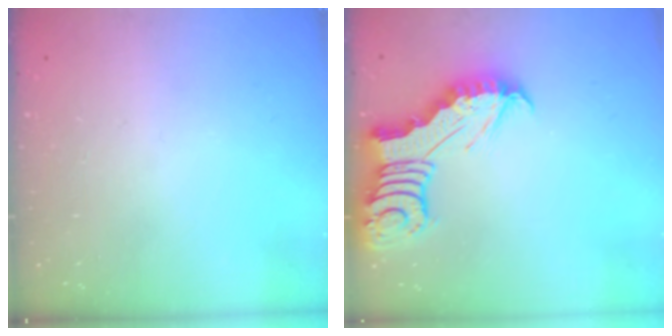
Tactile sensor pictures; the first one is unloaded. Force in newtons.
{"total": 6.4, "press": 6.4, "slide": 0.7}